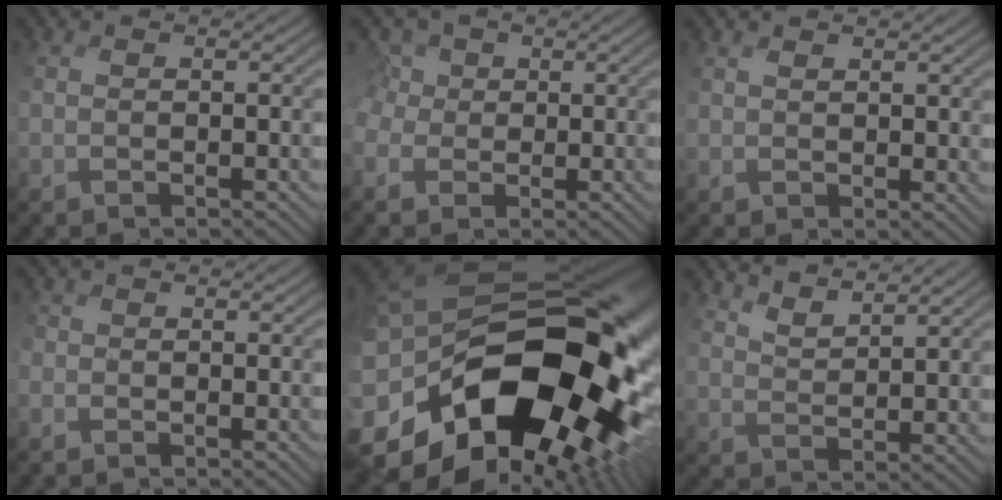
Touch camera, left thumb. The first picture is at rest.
{"total": 4.8, "force": [-0.2, 4.5, 1.7], "torque": [-0.070, 0.019, -0.028]}
{"total": 1.6, "force": [1.6, -0.3, -0.1], "torque": [-0.002, 0.003, 0.030]}
{"total": 1.9, "force": [-0.9, 1.7, -0.1], "torque": [-0.008, 0.005, -0.033]}
{"total": 20.1, "force": [-4.2, 13.1, 14.6], "torque": [-0.296, -0.051, -0.050]}
{"total": 4.4, "force": [4.2, -0.1, 1.3], "torque": [-0.031, 0.007, 0.083]}